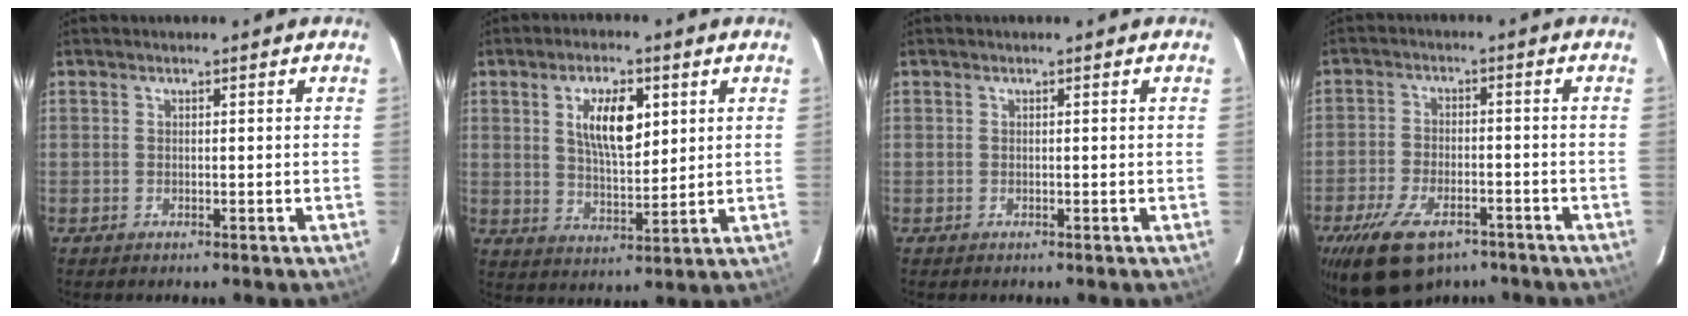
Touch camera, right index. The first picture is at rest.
{"total": 9.6, "force": [3.3, 4.1, 8.0], "torque": [-0.140, 0.005, 0.063]}
{"total": 0.0}
{"total": 14.6, "force": [-9.6, 7.2, 8.3], "torque": [-0.187, -0.020, -0.162]}